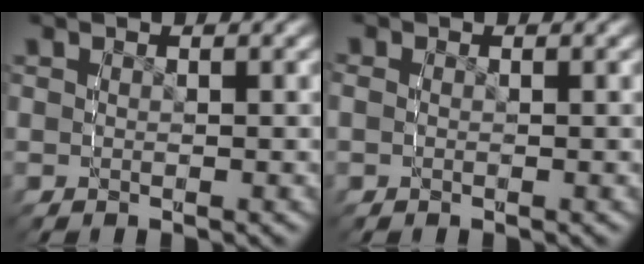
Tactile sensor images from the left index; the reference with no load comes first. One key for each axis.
{"total": 0.8, "fx": 0.0, "fy": 0.7, "fz": 0.5, "tx": -0.012, "ty": -0.002, "tz": 0.000}